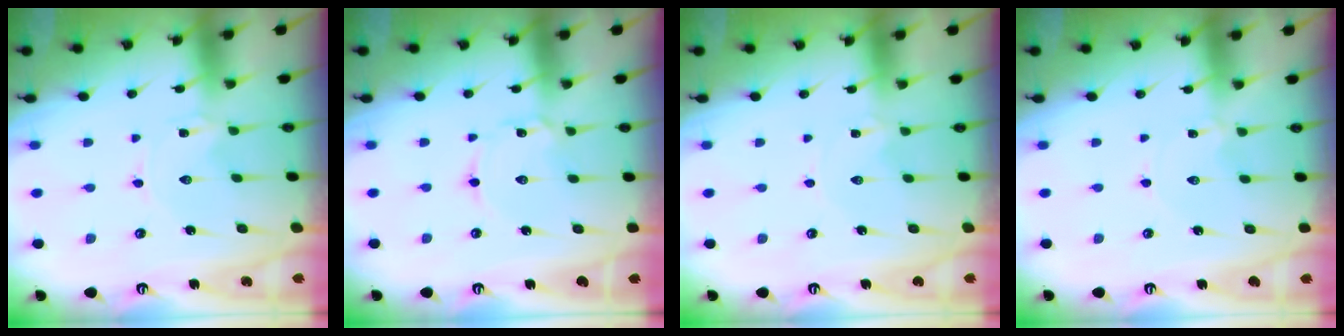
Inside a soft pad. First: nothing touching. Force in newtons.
{"total": 2.0, "press": 2.0, "slide": 0.1}
{"total": 1.1, "press": 1.1, "slide": 0.1}
{"total": 0.0}